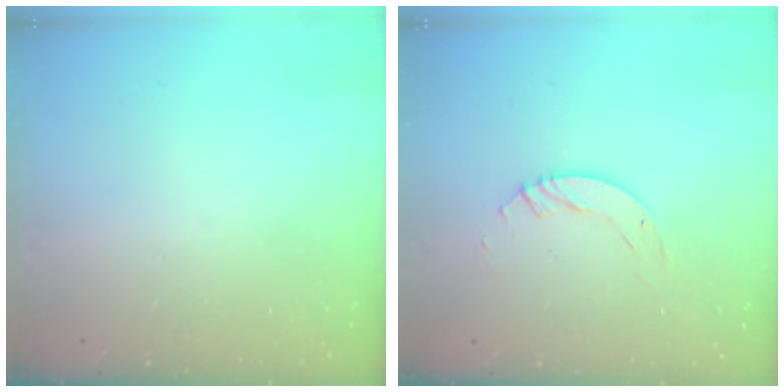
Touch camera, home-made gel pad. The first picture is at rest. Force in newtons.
{"total": 4.0, "press": 4.0, "slide": 0.3}